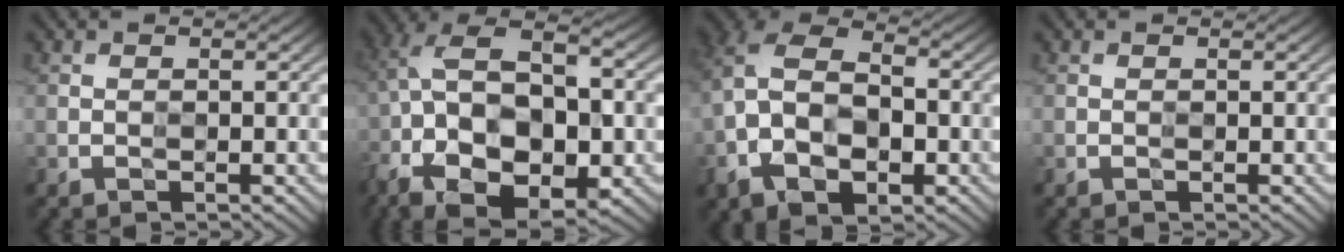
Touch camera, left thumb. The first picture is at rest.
{"total": 17.7, "force": [-4.9, 10.1, 13.6], "torque": [-0.280, -0.005, -0.052]}
{"total": 12.3, "force": [-2.8, 7.5, 9.3], "torque": [-0.213, 0.001, -0.060]}
{"total": 0.0}